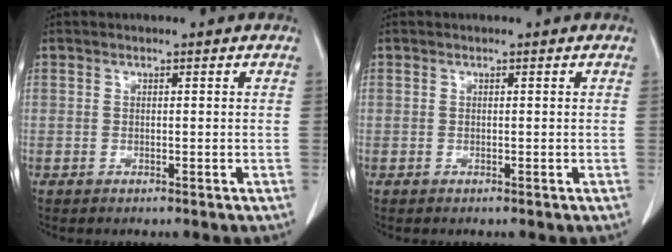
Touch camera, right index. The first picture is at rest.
{"total": 0.0}